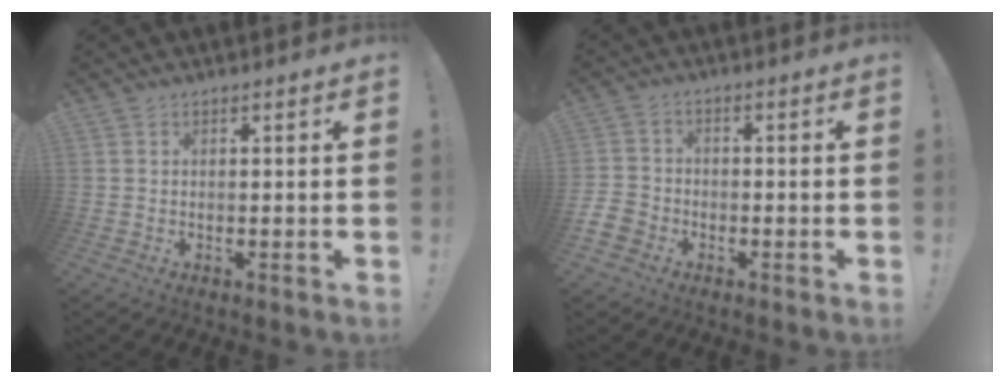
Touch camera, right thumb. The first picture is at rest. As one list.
[{"total": 5.6, "force": [-3.3, 4.1, 2.0], "torque": [-0.057, 0.020, -0.062]}]